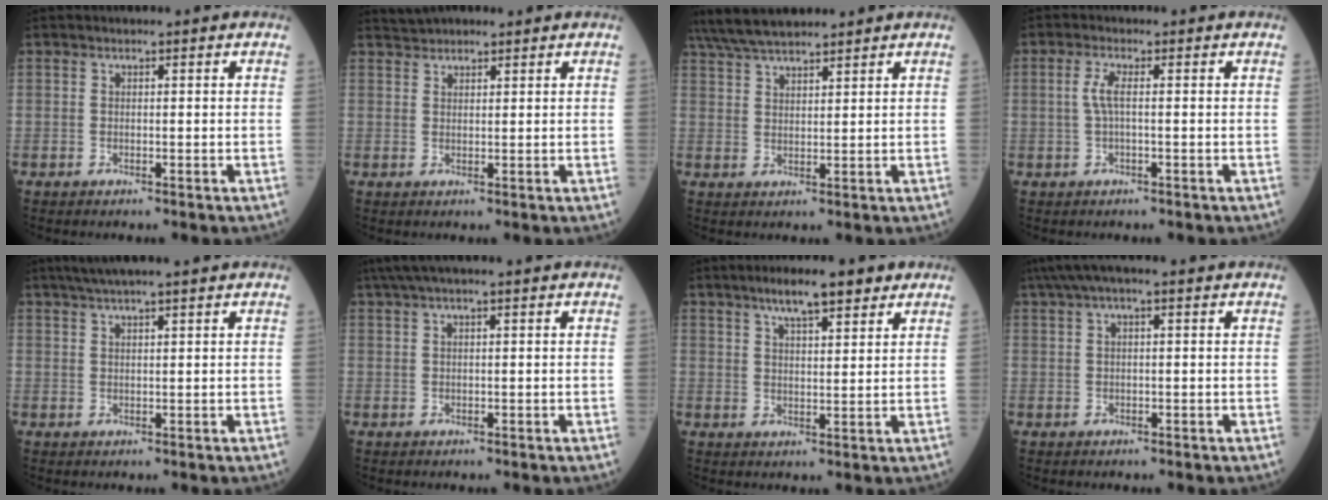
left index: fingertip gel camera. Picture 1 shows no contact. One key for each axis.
{"total": 2.5, "fx": 2.4, "fy": 0.8, "fz": 0.3, "tx": -0.012, "ty": 0.024, "tz": 0.043}
{"total": 9.5, "fx": 8.3, "fy": 1.6, "fz": 4.2, "tx": -0.081, "ty": 0.031, "tz": 0.153}
{"total": 2.6, "fx": 0.1, "fy": 0.3, "fz": 2.6, "tx": -0.062, "ty": 0.003, "tz": 0.001}
{"total": 6.4, "fx": 5.2, "fy": -0.4, "fz": 3.8, "tx": -0.062, "ty": 0.032, "tz": 0.083}
{"total": 4.5, "fx": 3.3, "fy": 0.0, "fz": 3.1, "tx": -0.061, "ty": 0.041, "tz": 0.059}
{"total": 7.2, "fx": 5.1, "fy": 1.7, "fz": 4.9, "tx": -0.086, "ty": 0.017, "tz": 0.081}
{"total": 5.5, "fx": 3.3, "fy": 1.1, "fz": 4.3, "tx": -0.086, "ty": 0.043, "tz": 0.054}